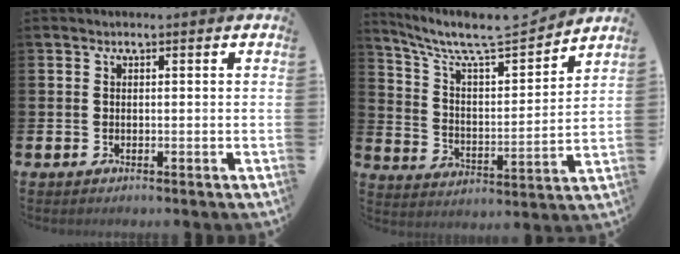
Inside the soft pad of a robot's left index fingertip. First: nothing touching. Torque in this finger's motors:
{"motor_torque": [0.36, -0.61, 0.46, 0.14]}